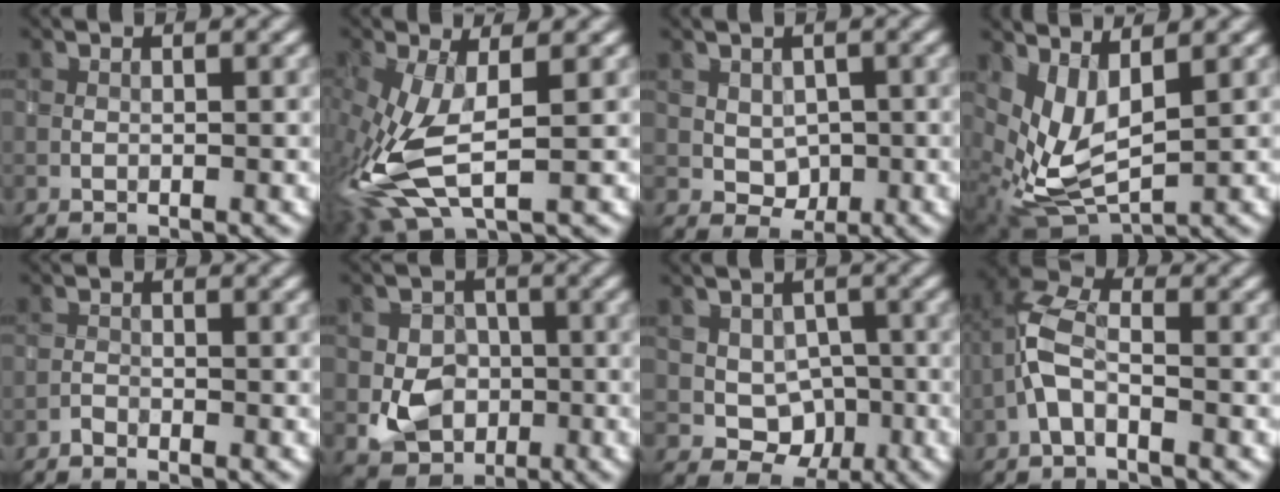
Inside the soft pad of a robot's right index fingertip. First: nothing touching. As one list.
[{"total": 7.0, "force": [-0.7, 3.1, 6.3], "torque": [-0.173, -0.011, -0.016]}, {"total": 2.0, "force": [0.3, 1.7, 1.0], "torque": [-0.015, -0.004, 0.009]}, {"total": 4.7, "force": [1.8, 2.3, 3.8], "torque": [-0.092, -0.015, 0.042]}, {"total": 0.5, "force": [-0.5, 0.0, -0.1], "torque": [0.002, 0.004, -0.013]}, {"total": 4.1, "force": [-0.6, 3.5, 1.9], "torque": [-0.025, -0.002, -0.011]}, {"total": 3.5, "force": [-0.2, 3.0, 1.7], "torque": [-0.012, 0.000, 0.000]}, {"total": 3.5, "force": [-1.2, 1.4, 2.9], "torque": [-0.068, 0.013, -0.037]}]